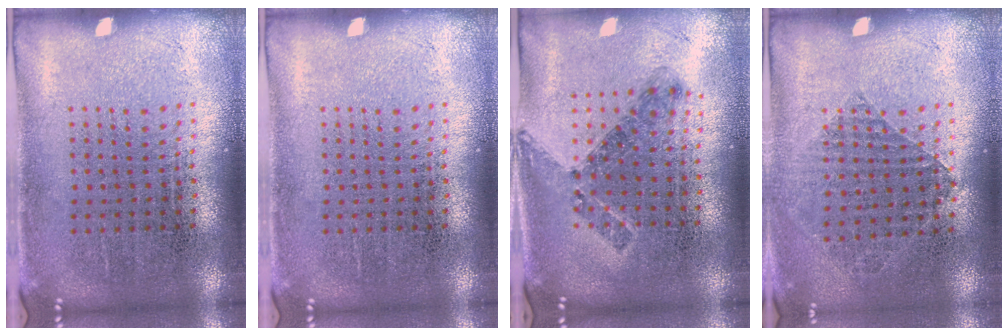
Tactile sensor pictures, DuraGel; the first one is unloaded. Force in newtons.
{"total": 0.0}
{"total": 0.8, "press": 0.8, "slide": 0.3}
{"total": 0.9, "press": 0.8, "slide": 0.3}